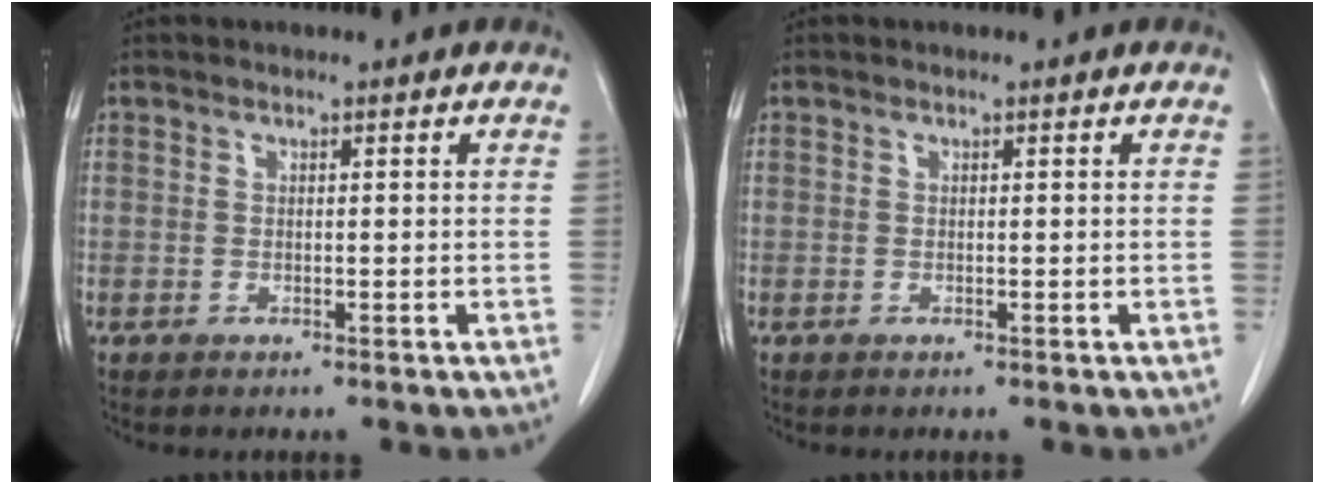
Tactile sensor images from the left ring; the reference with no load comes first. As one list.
[{"total": 0.0}]